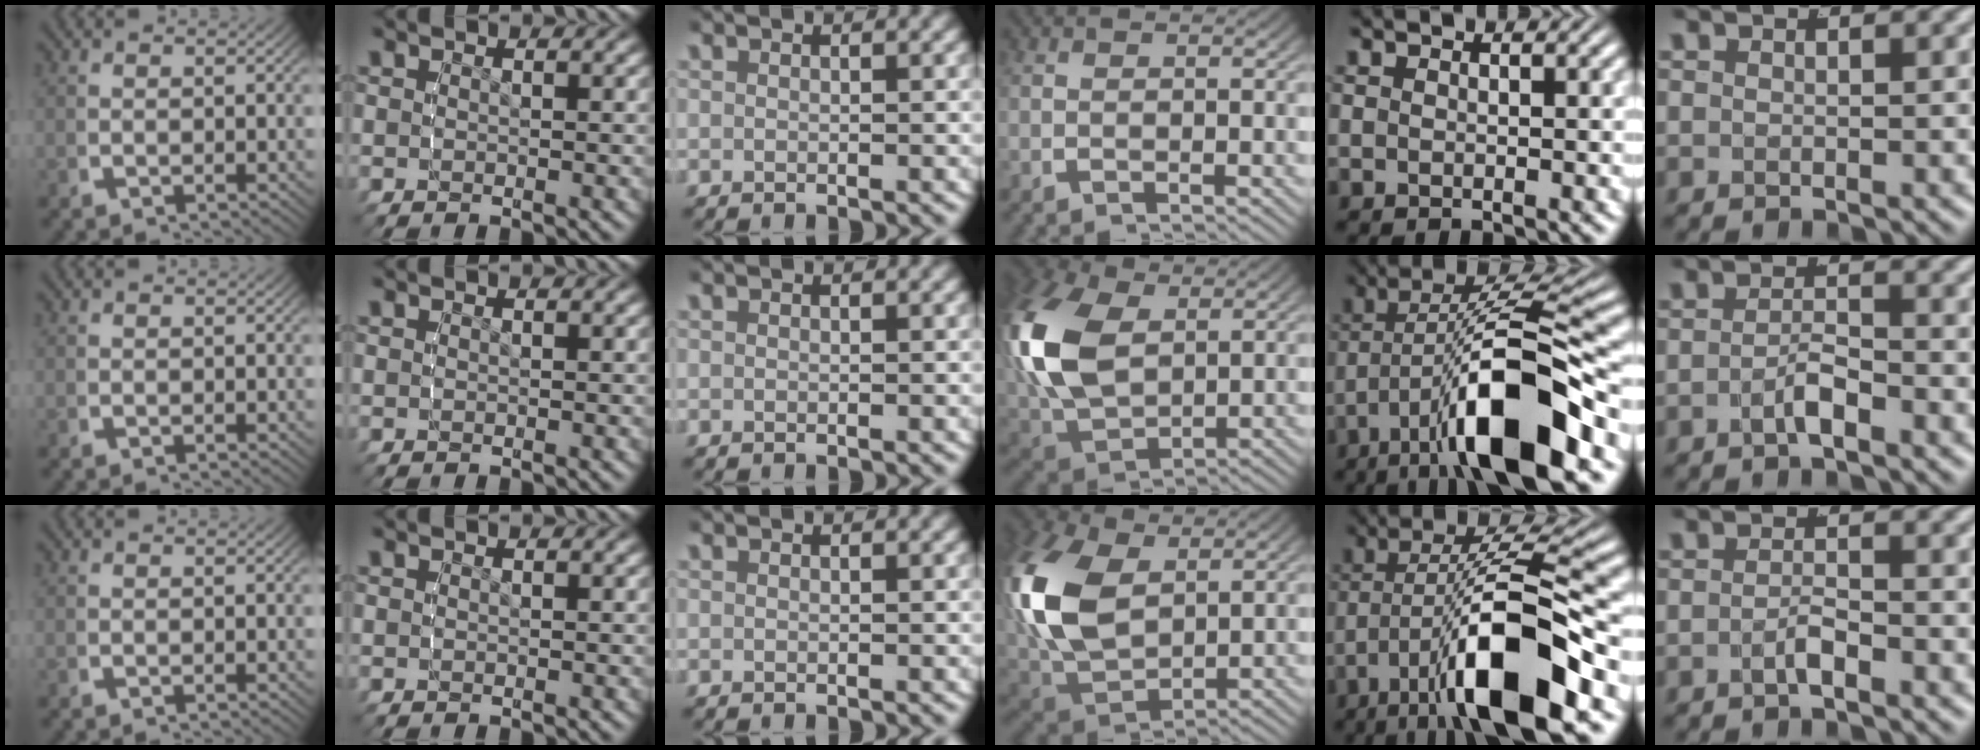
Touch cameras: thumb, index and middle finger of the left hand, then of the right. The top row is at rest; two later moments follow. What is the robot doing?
{"motion": "lift_and_place", "object": "markers"}